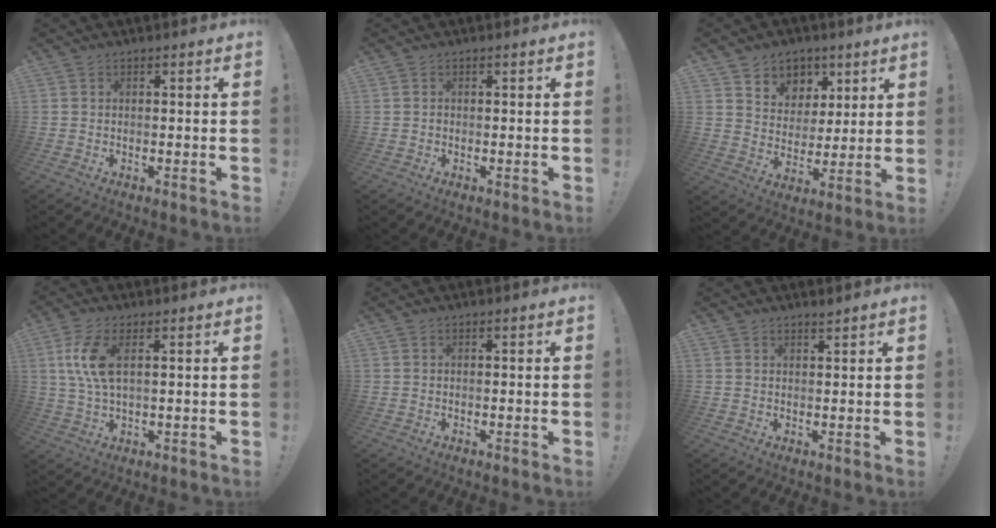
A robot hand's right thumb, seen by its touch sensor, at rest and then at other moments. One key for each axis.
{"total": 0.6, "fx": -0.1, "fy": 0.6, "fz": 0.0, "tx": -0.006, "ty": 0.005, "tz": -0.002}
{"total": 8.2, "fx": 4.1, "fy": 7.0, "fz": 1.3, "tx": -0.017, "ty": -0.037, "tz": 0.084}
{"total": 9.0, "fx": 2.5, "fy": 3.5, "fz": 8.0, "tx": -0.161, "ty": -0.006, "tz": 0.042}
{"total": 0.0}
{"total": 1.3, "fx": 1.3, "fy": 0.1, "fz": 0.2, "tx": -0.001, "ty": -0.007, "tz": 0.024}